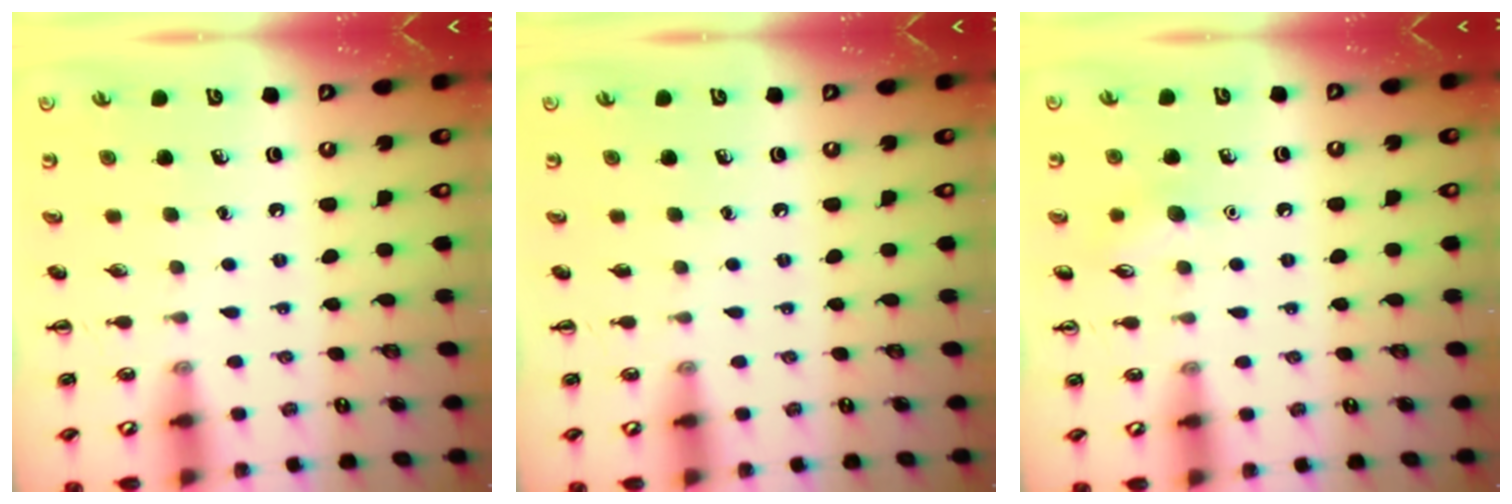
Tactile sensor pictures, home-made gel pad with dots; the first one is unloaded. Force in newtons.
{"total": 0.0}
{"total": 7.6, "press": 7.4, "slide": 1.8}